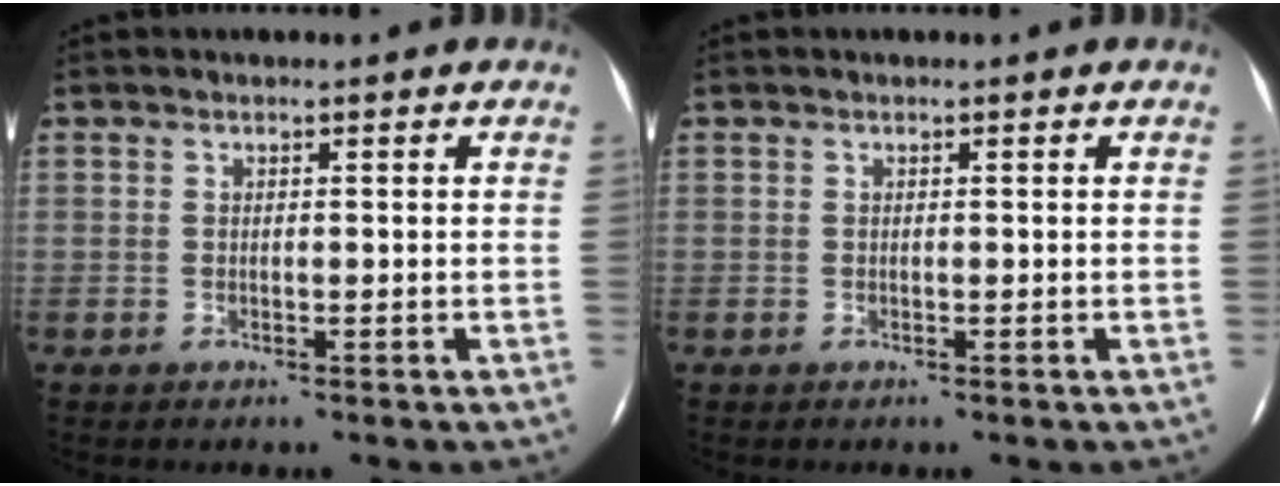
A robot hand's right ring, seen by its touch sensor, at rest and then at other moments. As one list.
[{"total": 0.0}]